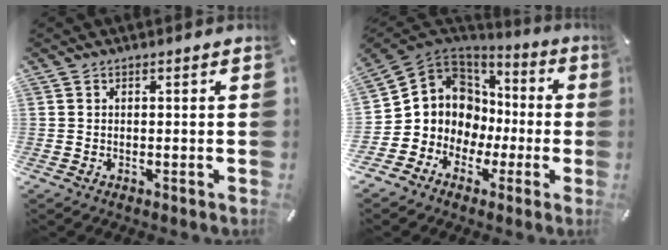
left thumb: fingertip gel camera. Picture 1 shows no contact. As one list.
[{"total": 10.1, "force": [-0.4, 10.0, 1.2], "torque": [-0.056, -0.023, 0.006]}]